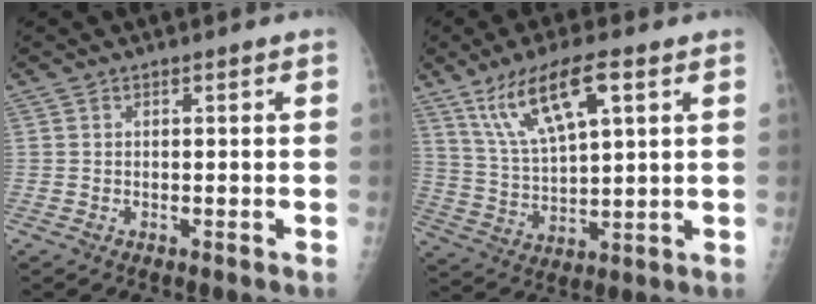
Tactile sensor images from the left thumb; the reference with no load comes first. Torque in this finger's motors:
{"motor_torque": [0.10, 0.44, -0.02, -0.17, 0.26]}